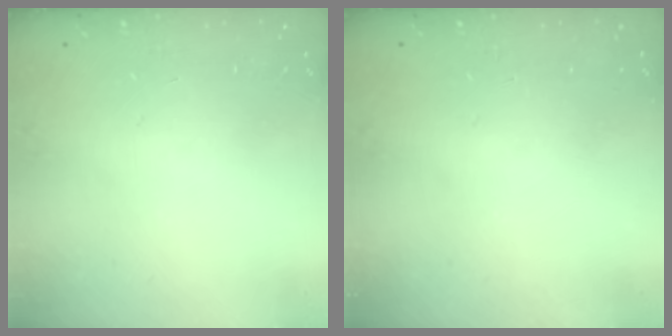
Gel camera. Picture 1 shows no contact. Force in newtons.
{"total": 0.0}